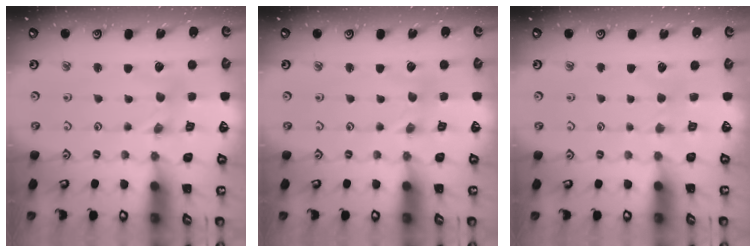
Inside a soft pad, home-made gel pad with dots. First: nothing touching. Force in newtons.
{"total": 0.0}
{"total": 2.2, "press": 2.2, "slide": 0.3}